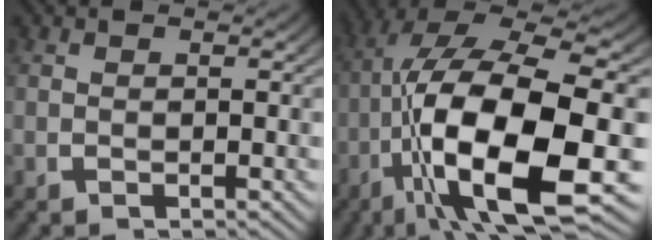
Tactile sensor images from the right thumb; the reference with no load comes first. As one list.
[{"total": 17.9, "force": [-4.1, 8.7, 15.1], "torque": [-0.324, -0.061, -0.033]}]